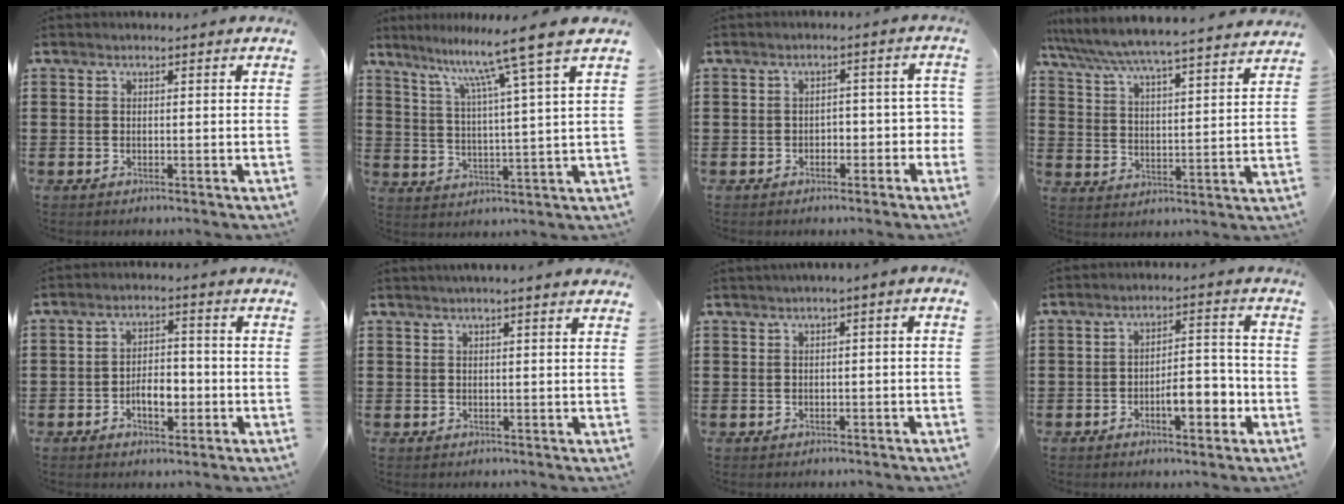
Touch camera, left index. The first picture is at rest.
{"total": 9.9, "force": [7.4, -1.6, 6.3], "torque": [-0.139, -0.037, 0.115]}
{"total": 3.0, "force": [-1.6, 1.8, 1.9], "torque": [-0.038, 0.008, -0.035]}
{"total": 6.0, "force": [5.8, -0.2, 1.4], "torque": [-0.056, -0.043, 0.097]}
{"total": 4.8, "force": [-1.6, 2.5, 3.8], "torque": [-0.059, 0.005, -0.030]}
{"total": 1.4, "force": [1.3, 0.1, 0.6], "torque": [-0.013, 0.001, 0.024]}
{"total": 1.2, "force": [-0.8, 0.4, 0.8], "torque": [-0.016, 0.002, -0.018]}
{"total": 6.1, "force": [-2.6, 2.3, 5.0], "torque": [-0.075, 0.007, -0.050]}